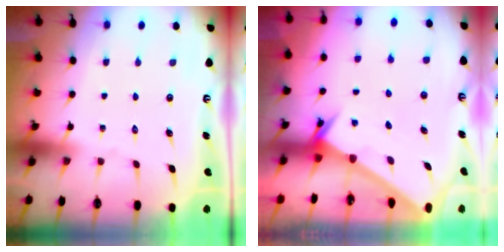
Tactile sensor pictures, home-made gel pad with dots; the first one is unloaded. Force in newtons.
{"total": 2.0, "press": 2.0, "slide": 0.2}